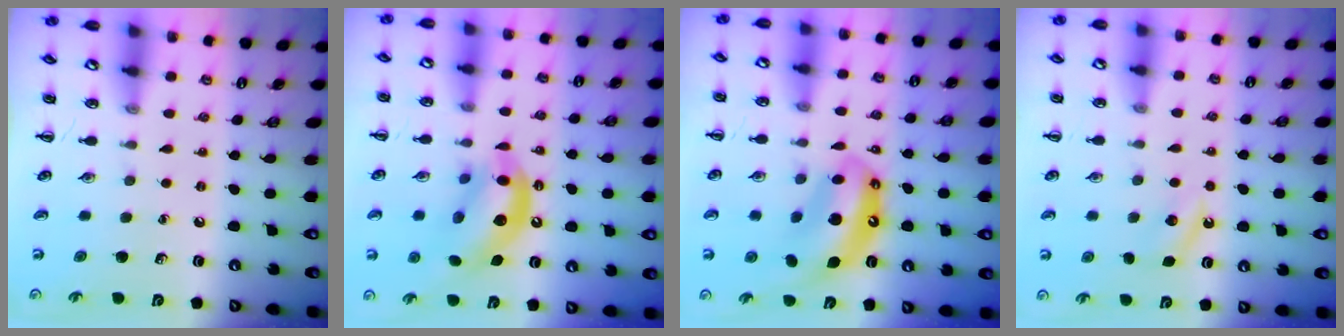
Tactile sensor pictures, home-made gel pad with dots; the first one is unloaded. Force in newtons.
{"total": 13.4, "press": 12.9, "slide": 3.4}
{"total": 12.2, "press": 11.8, "slide": 3.3}
{"total": 5.2, "press": 5.0, "slide": 1.6}